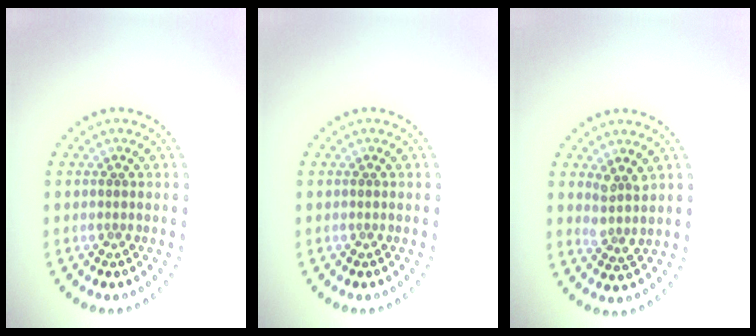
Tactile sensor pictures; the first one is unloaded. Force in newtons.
{"total": 0.0}
{"total": 2.1, "press": 1.6, "slide": 1.3}